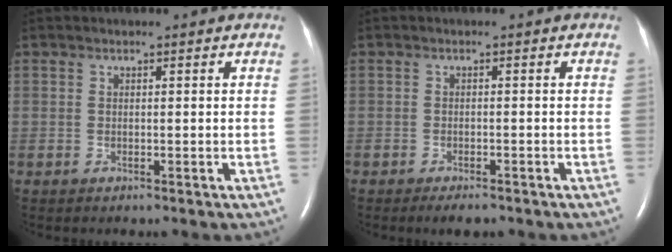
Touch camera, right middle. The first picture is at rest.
{"total": 2.6, "force": [-2.0, 0.8, 1.5], "torque": [-0.023, -0.003, -0.027]}